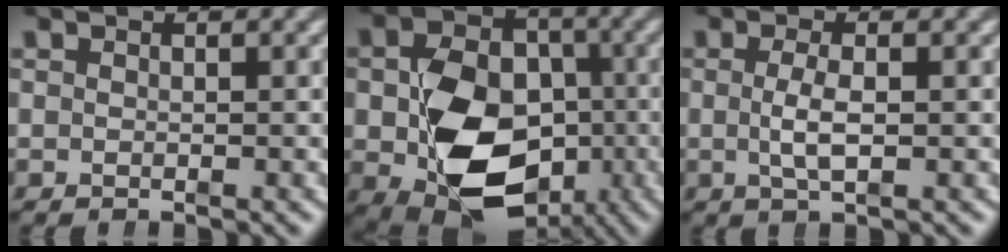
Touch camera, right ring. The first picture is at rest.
{"total": 11.6, "force": [-3.5, 8.1, 7.5], "torque": [-0.151, -0.051, -0.039]}
{"total": 2.2, "force": [-0.3, 0.2, 2.2], "torque": [-0.045, -0.007, 0.001]}